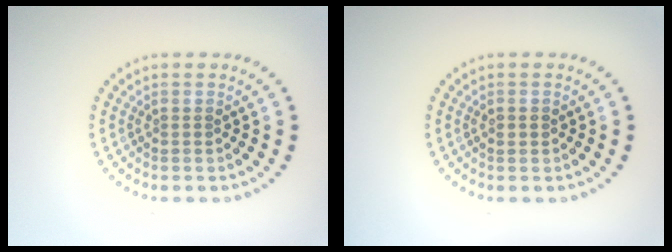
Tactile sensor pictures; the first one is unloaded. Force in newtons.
{"total": 1.0, "press": 1.0, "slide": 0.0}